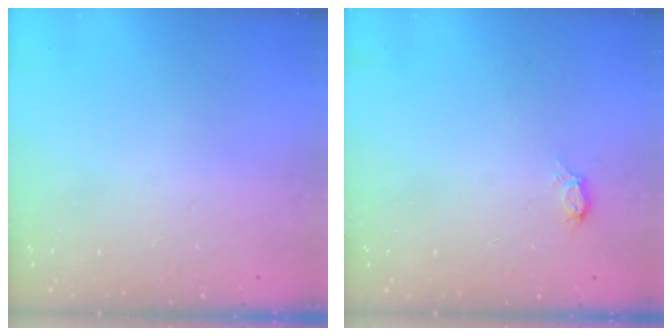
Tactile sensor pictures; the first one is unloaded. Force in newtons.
{"total": 3.3, "press": 3.3, "slide": 0.4}